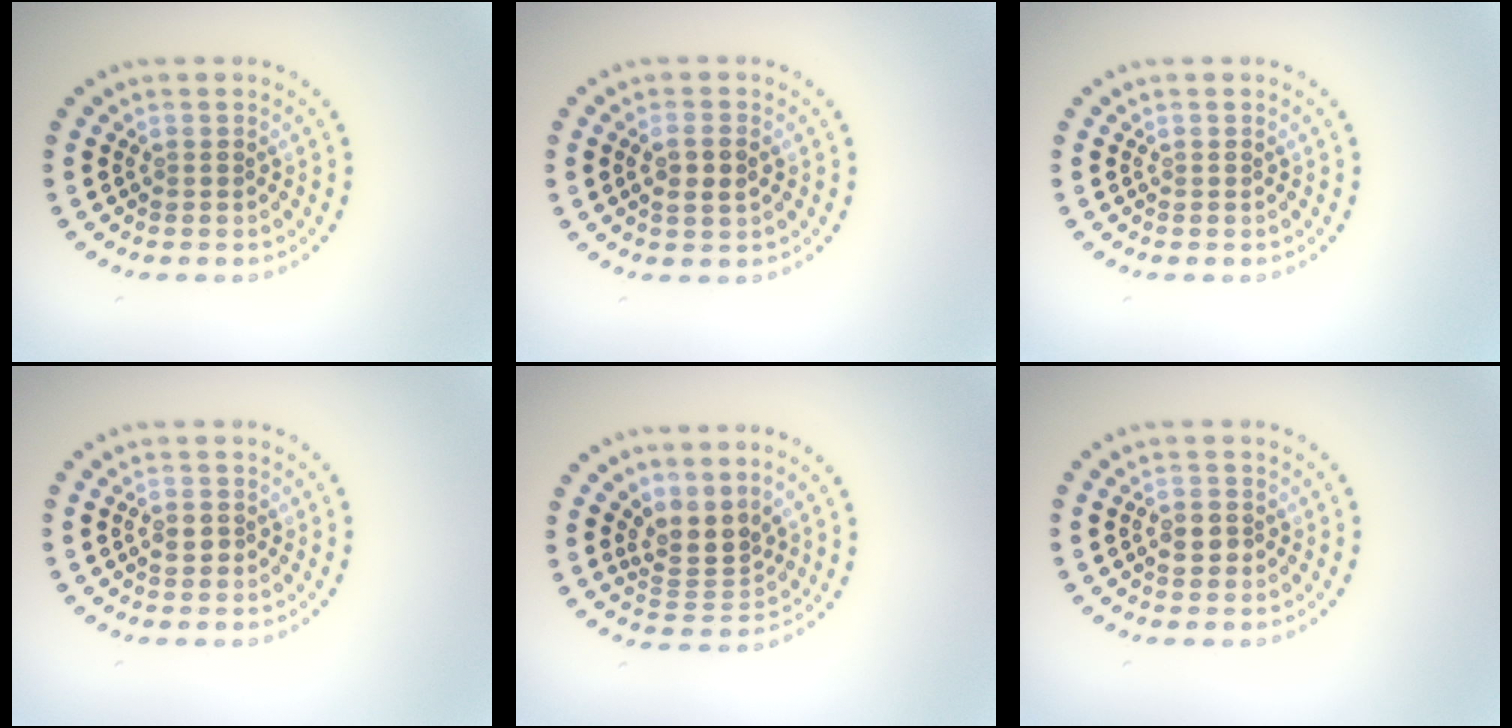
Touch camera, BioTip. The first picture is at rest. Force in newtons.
{"total": 2.1, "press": 2.0, "slide": 0.5}
{"total": 0.0}
{"total": 1.0, "press": 1.0, "slide": 0.1}
{"total": 3.0, "press": 2.2, "slide": 2.1}
{"total": 1.5, "press": 1.5, "slide": 0.2}